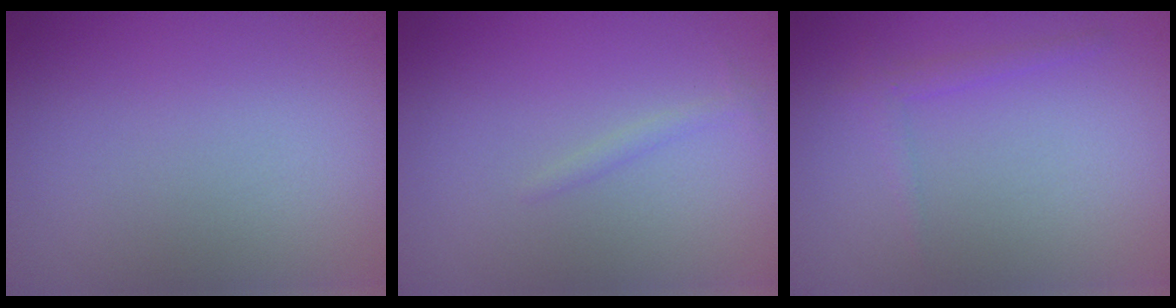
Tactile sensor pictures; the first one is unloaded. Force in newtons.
{"total": 0.6, "press": 0.6, "slide": 0.0}
{"total": 1.2, "press": 1.2, "slide": 0.1}